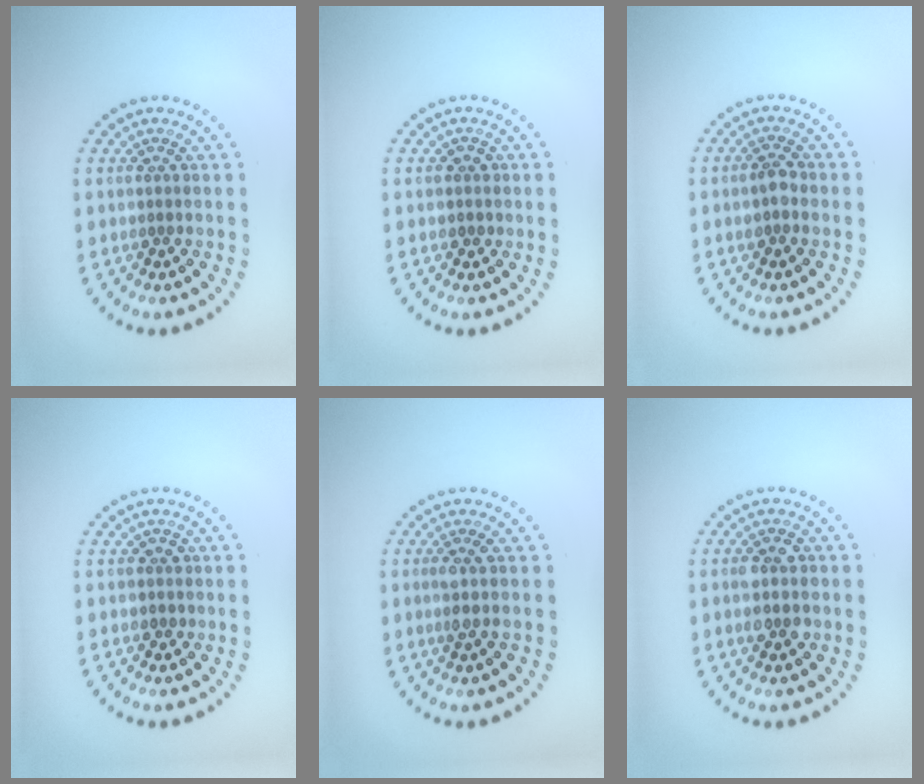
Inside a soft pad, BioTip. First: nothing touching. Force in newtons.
{"total": 1.2, "press": 1.0, "slide": 0.6}
{"total": 1.5, "press": 1.5, "slide": 0.3}
{"total": 1.2, "press": 1.0, "slide": 0.6}
{"total": 1.7, "press": 1.5, "slide": 0.8}
{"total": 2.9, "press": 2.8, "slide": 0.3}